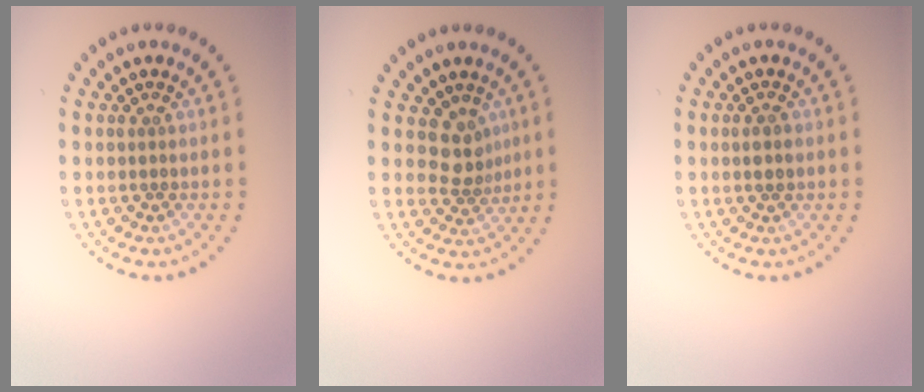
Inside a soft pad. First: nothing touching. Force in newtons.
{"total": 2.6, "press": 1.9, "slide": 1.7}
{"total": 1.2, "press": 1.2, "slide": 0.2}